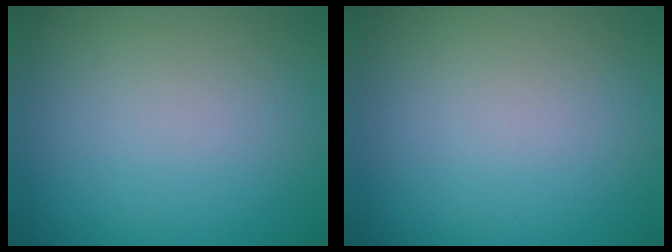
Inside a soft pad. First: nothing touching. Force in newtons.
{"total": 0.0}